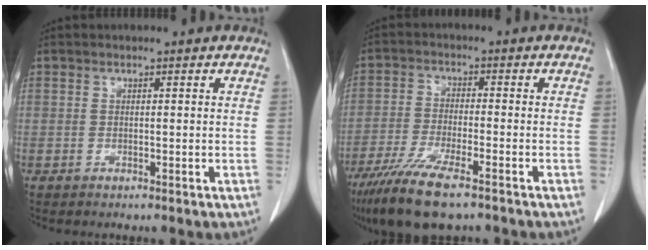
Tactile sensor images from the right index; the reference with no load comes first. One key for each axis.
{"total": 11.1, "fx": -8.0, "fy": 1.8, "fz": 7.4, "tx": -0.135, "ty": -0.029, "tz": -0.137}